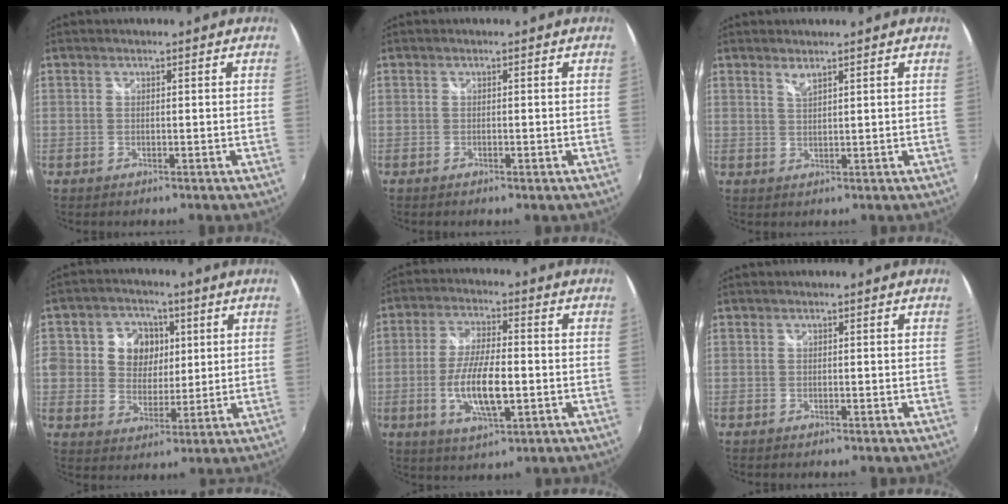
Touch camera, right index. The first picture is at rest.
{"total": 0.7, "force": [-0.4, 0.2, 0.5], "torque": [-0.010, 0.002, -0.004]}
{"total": 1.6, "force": [1.3, 0.1, 0.9], "torque": [-0.016, 0.000, 0.022]}
{"total": 12.2, "force": [2.1, 10.9, 5.1], "torque": [-0.138, 0.033, 0.040]}
{"total": 11.1, "force": [-2.5, 3.6, 10.2], "torque": [-0.201, -0.008, -0.044]}
{"total": 0.0}